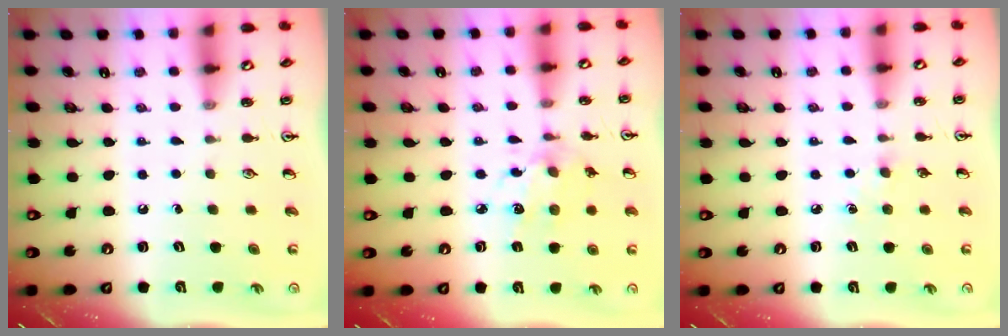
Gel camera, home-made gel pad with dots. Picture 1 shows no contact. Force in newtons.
{"total": 8.7, "press": 8.7, "slide": 0.5}
{"total": 2.8, "press": 2.8, "slide": 0.4}